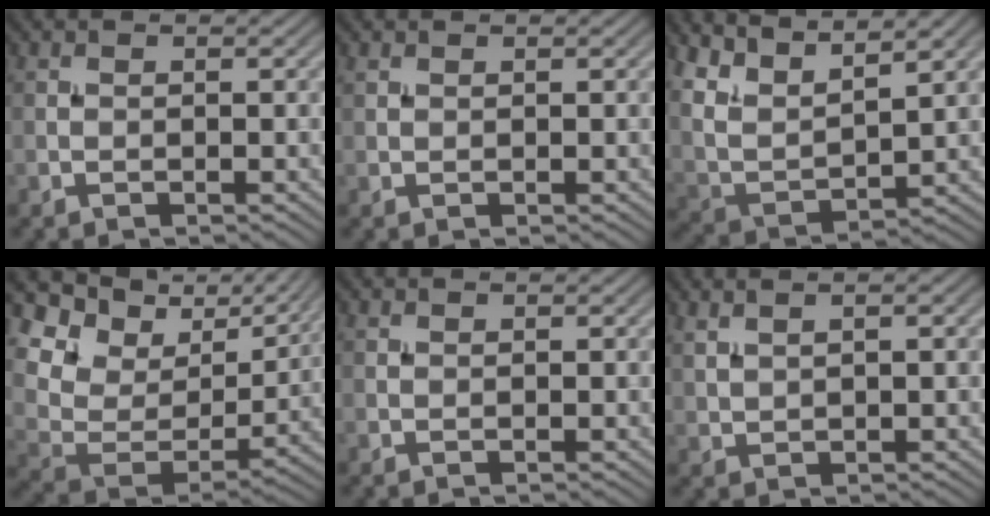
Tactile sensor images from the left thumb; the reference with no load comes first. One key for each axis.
{"total": 0.5, "fx": 0.5, "fy": 0.1, "fz": 0.2, "tx": -0.006, "ty": 0.002, "tz": 0.012}
{"total": 10.4, "fx": 7.7, "fy": 2.8, "fz": 6.5, "tx": -0.150, "ty": 0.000, "tz": 0.132}
{"total": 14.3, "fx": 8.5, "fy": 8.4, "fz": 7.7, "tx": -0.208, "ty": 0.013, "tz": 0.151}
{"total": 0.0}
{"total": 3.1, "fx": 1.9, "fy": 0.8, "fz": 2.3, "tx": -0.041, "ty": 0.002, "tz": 0.035}